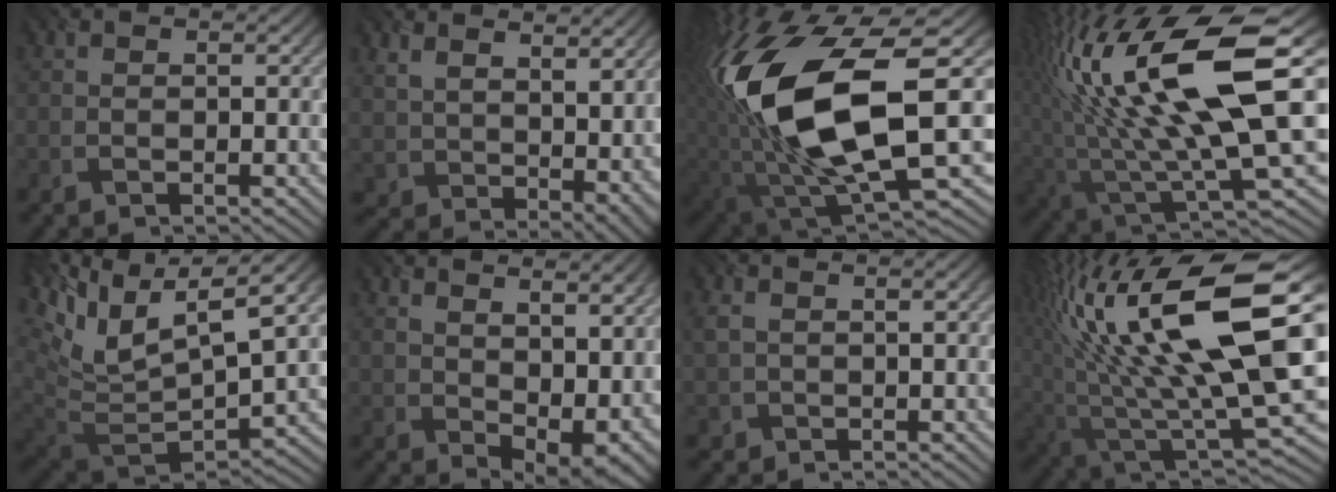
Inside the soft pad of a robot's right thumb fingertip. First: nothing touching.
{"total": 10.6, "force": [5.5, 5.8, 7.0], "torque": [-0.145, -0.013, 0.127]}
{"total": 18.5, "force": [2.0, 8.6, 16.2], "torque": [-0.351, -0.031, 0.043]}
{"total": 19.1, "force": [4.2, 6.6, 17.4], "torque": [-0.341, -0.003, 0.075]}
{"total": 13.5, "force": [5.9, 6.1, 10.5], "torque": [-0.238, 0.008, 0.111]}
{"total": 11.2, "force": [3.0, 5.9, 9.0], "torque": [-0.133, -0.019, 0.083]}
{"total": 3.3, "force": [0.5, 2.1, 2.4], "torque": [-0.062, 0.002, 0.007]}
{"total": 19.8, "force": [6.0, 7.5, 17.3], "torque": [-0.330, 0.000, 0.105]}